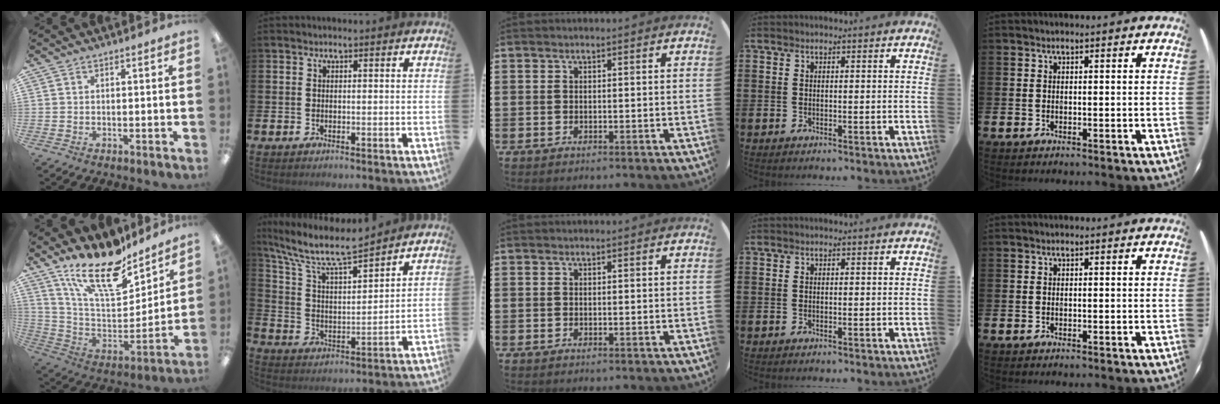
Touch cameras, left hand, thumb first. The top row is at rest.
{"thumb": {"total": 20.3, "force": [15.8, 6.7, 10.9], "torque": [-0.202, -0.106, 0.278]}, "index": {"total": 9.1, "force": [8.0, 1.4, 4.0], "torque": [-0.117, -0.046, 0.137]}}